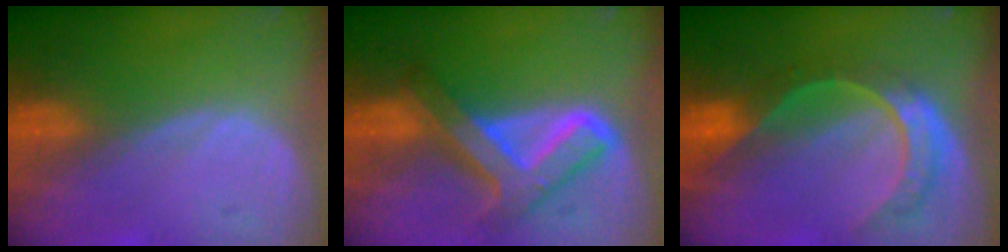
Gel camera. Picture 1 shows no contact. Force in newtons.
{"total": 8.4, "press": 8.4, "slide": 0.6}
{"total": 8.3, "press": 6.9, "slide": 4.6}